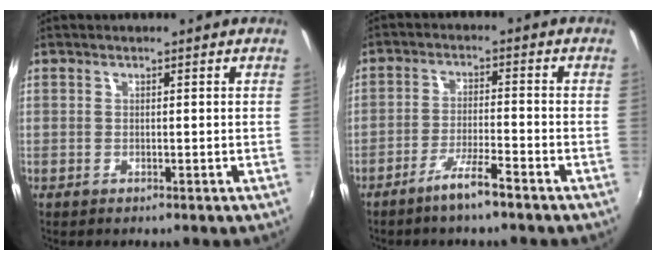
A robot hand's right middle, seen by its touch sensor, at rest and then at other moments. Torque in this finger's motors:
{"motor_torque": [1.04, -1.10, 0.11, 0.07]}